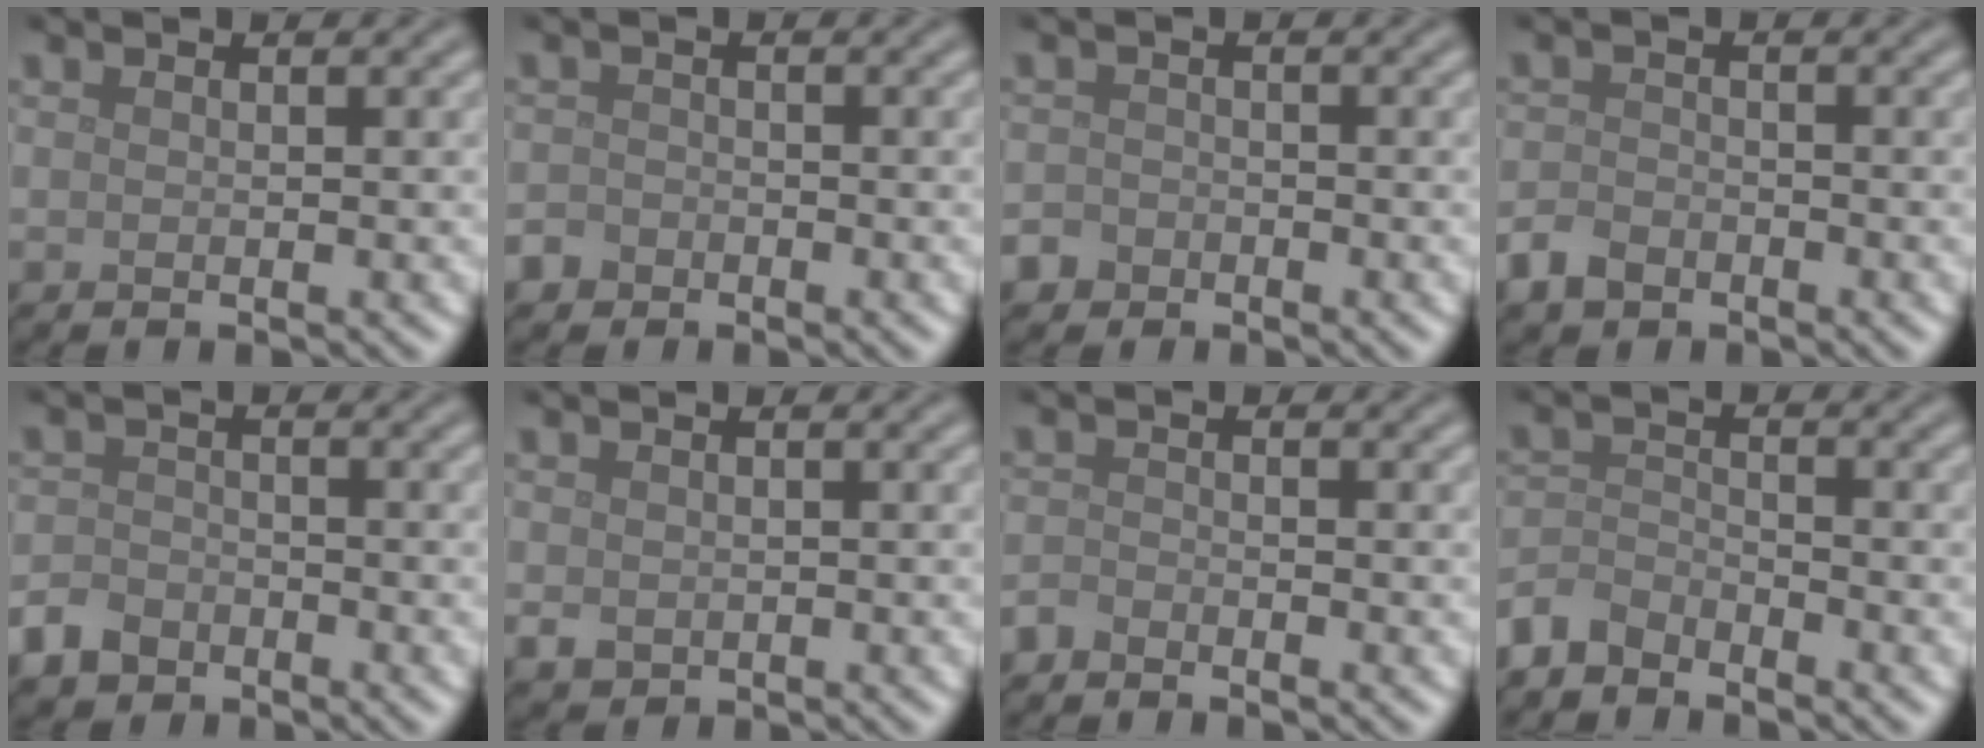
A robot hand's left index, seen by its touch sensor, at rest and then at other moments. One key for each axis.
{"total": 1.5, "fx": -1.0, "fy": 1.1, "fz": 0.2, "tx": 0.002, "ty": 0.002, "tz": -0.023}
{"total": 1.8, "fx": -1.1, "fy": 1.4, "fz": 0.2, "tx": 0.005, "ty": 0.004, "tz": -0.024}
{"total": 2.4, "fx": -1.7, "fy": 1.5, "fz": 0.8, "tx": -0.015, "ty": -0.001, "tz": -0.041}
{"total": 2.8, "fx": -1.9, "fy": 1.9, "fz": 0.8, "tx": -0.012, "ty": -0.001, "tz": -0.043}
{"total": 1.2, "fx": 0.0, "fy": 1.1, "fz": 0.6, "tx": -0.010, "ty": -0.003, "tz": 0.001}
{"total": 1.2, "fx": -1.1, "fy": 0.4, "fz": 0.2, "tx": -0.003, "ty": 0.000, "tz": -0.027}
{"total": 2.9, "fx": -2.6, "fy": 1.0, "fz": 0.5, "tx": -0.010, "ty": 0.001, "tz": -0.066}